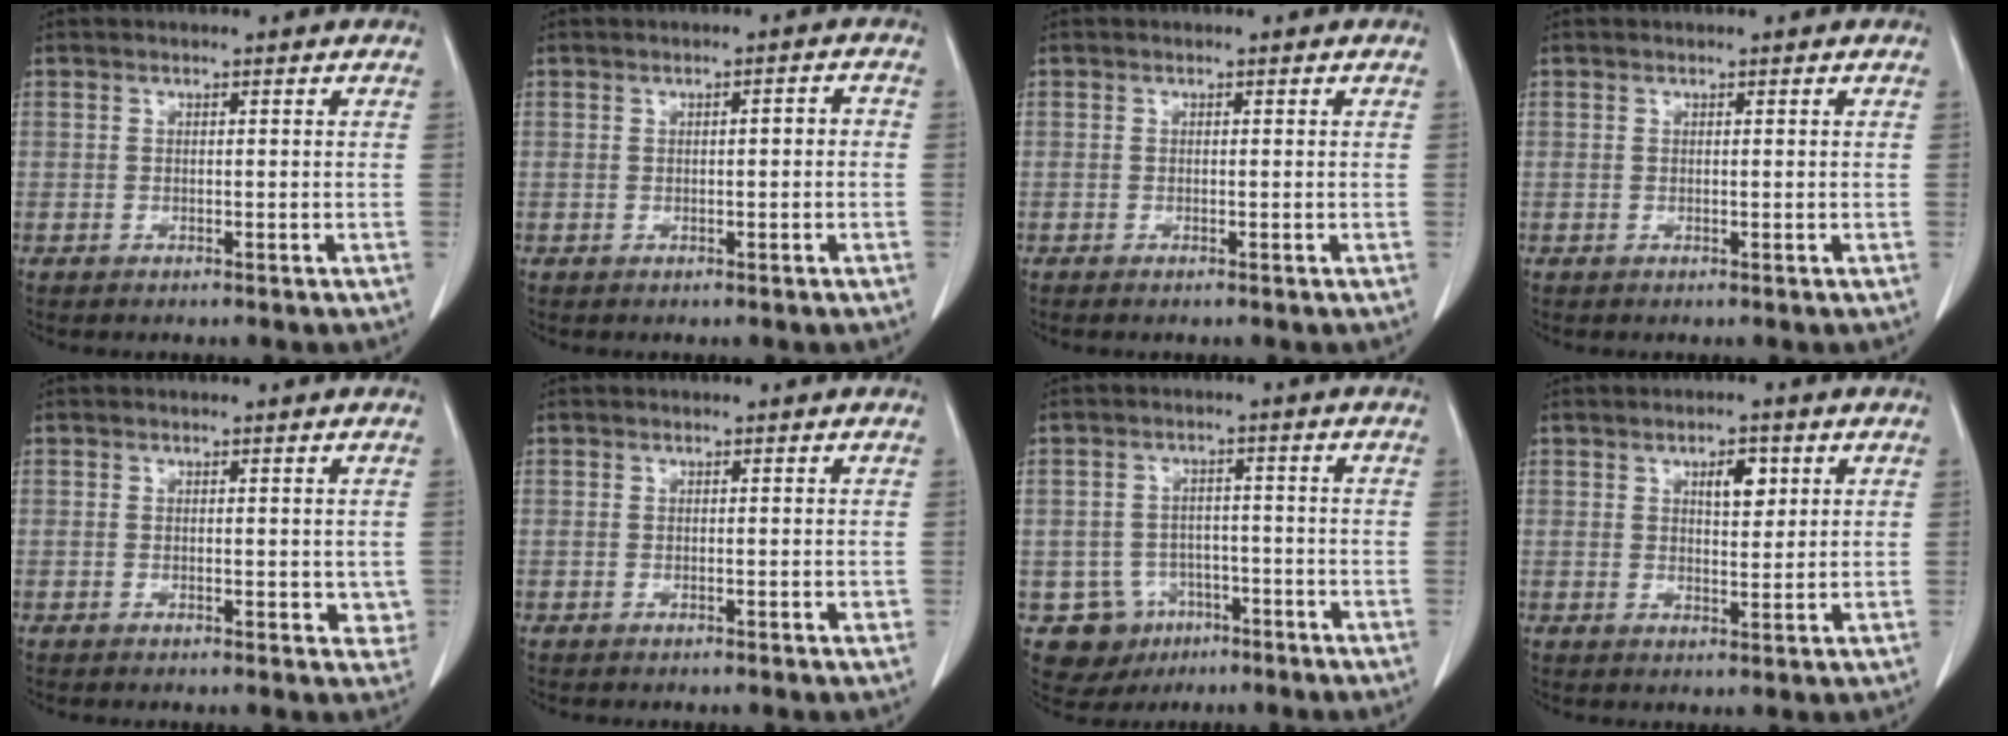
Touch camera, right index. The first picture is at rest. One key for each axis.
{"total": 1.6, "fx": -0.2, "fy": 0.5, "fz": 1.5, "tx": -0.022, "ty": 0.005, "tz": -0.002}
{"total": 0.7, "fx": -0.6, "fy": 0.1, "fz": 0.3, "tx": -0.011, "ty": -0.002, "tz": -0.009}
{"total": 0.0}
{"total": 2.9, "fx": 0.1, "fy": 1.8, "fz": 2.3, "tx": -0.010, "ty": -0.002, "tz": 0.002}
{"total": 0.7, "fx": 0.0, "fy": 0.3, "fz": 0.6, "tx": -0.004, "ty": 0.000, "tz": 0.002}
{"total": 7.4, "fx": -3.1, "fy": 6.7, "fz": 0.8, "tx": -0.011, "ty": 0.012, "tz": -0.034}
{"total": 4.1, "fx": 1.8, "fy": 1.7, "fz": 3.3, "tx": -0.052, "ty": 0.001, "tz": 0.029}